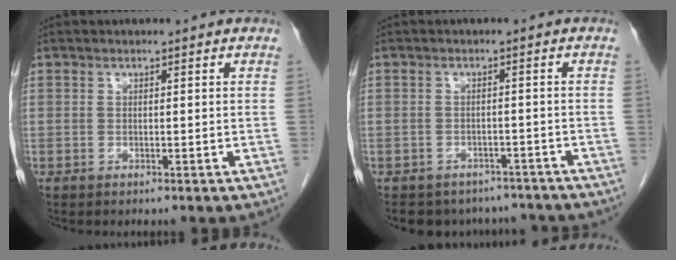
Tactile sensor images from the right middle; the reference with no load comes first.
{"total": 8.8, "force": [-7.7, 4.1, 0.9], "torque": [-0.003, 0.013, -0.087]}